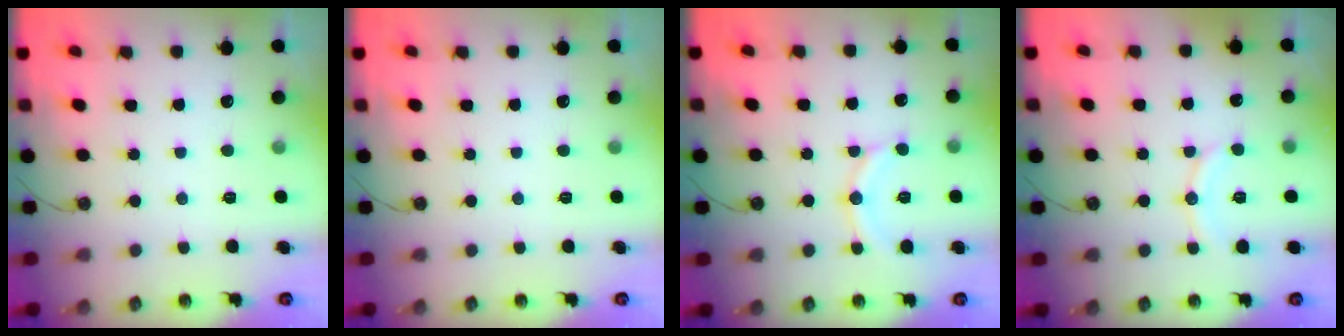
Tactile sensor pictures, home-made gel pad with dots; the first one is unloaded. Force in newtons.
{"total": 0.0}
{"total": 11.8, "press": 11.8, "slide": 1.0}
{"total": 7.6, "press": 7.5, "slide": 0.8}